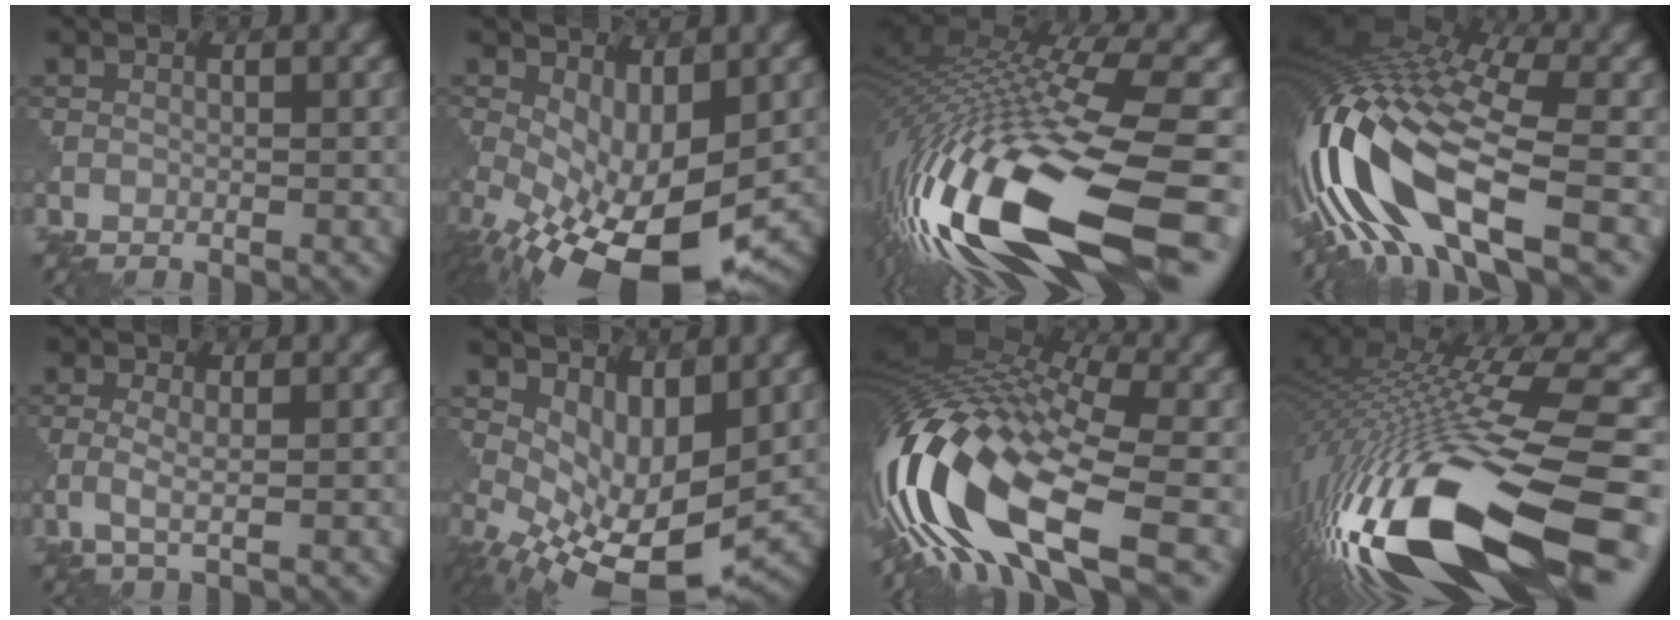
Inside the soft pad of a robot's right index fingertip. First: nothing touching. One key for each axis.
{"total": 11.1, "fx": -3.3, "fy": 4.9, "fz": 9.4, "tx": -0.178, "ty": -0.025, "tz": -0.041}
{"total": 18.6, "fx": -4.9, "fy": 6.1, "fz": 16.9, "tx": -0.340, "ty": -0.031, "tz": -0.069}
{"total": 15.5, "fx": -2.4, "fy": 6.1, "fz": 14.0, "tx": -0.291, "ty": 0.013, "tz": -0.040}
{"total": 1.7, "fx": -0.2, "fy": 0.3, "fz": 1.7, "tx": -0.039, "ty": 0.001, "tz": -0.008}
{"total": 8.3, "fx": -0.5, "fy": 4.1, "fz": 7.2, "tx": -0.135, "ty": -0.018, "tz": 0.002}
{"total": 15.8, "fx": -4.1, "fy": 6.8, "fz": 13.6, "tx": -0.285, "ty": 0.010, "tz": -0.080}
{"total": 18.3, "fx": -6.5, "fy": 6.5, "fz": 15.8, "tx": -0.318, "ty": -0.033, "tz": -0.092}